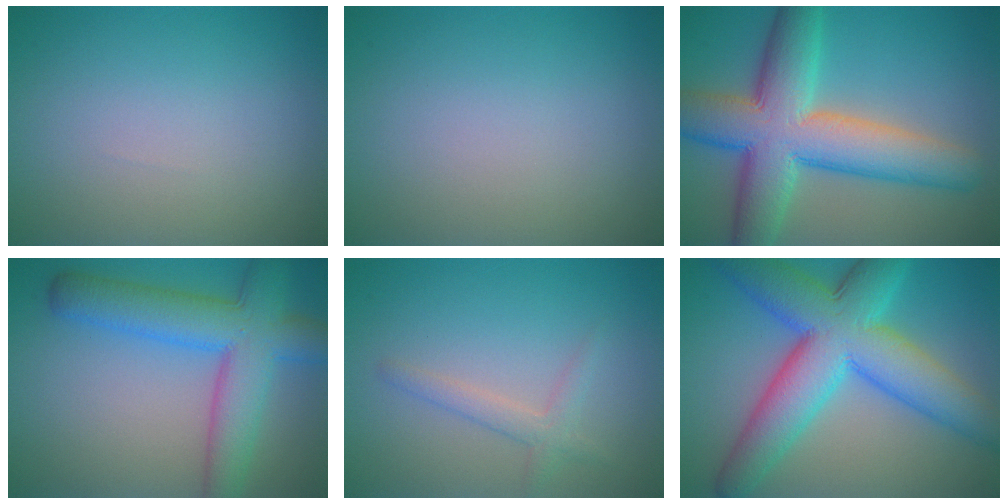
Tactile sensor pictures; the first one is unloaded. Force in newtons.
{"total": 0.0}
{"total": 11.2, "press": 11.2, "slide": 0.4}
{"total": 8.0, "press": 8.0, "slide": 0.4}
{"total": 1.9, "press": 1.9, "slide": 0.1}
{"total": 11.4, "press": 11.4, "slide": 0.1}